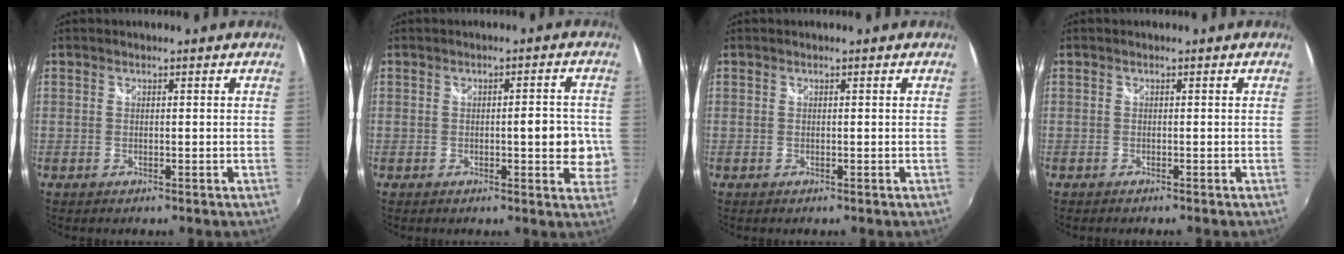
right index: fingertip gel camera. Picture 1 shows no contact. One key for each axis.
{"total": 6.9, "fx": -0.3, "fy": 2.3, "fz": 6.5, "tx": -0.081, "ty": -0.002, "tz": -0.003}
{"total": 0.0}
{"total": 0.5, "fx": -0.5, "fy": 0.1, "fz": 0.1, "tx": -0.001, "ty": -0.004, "tz": -0.011}